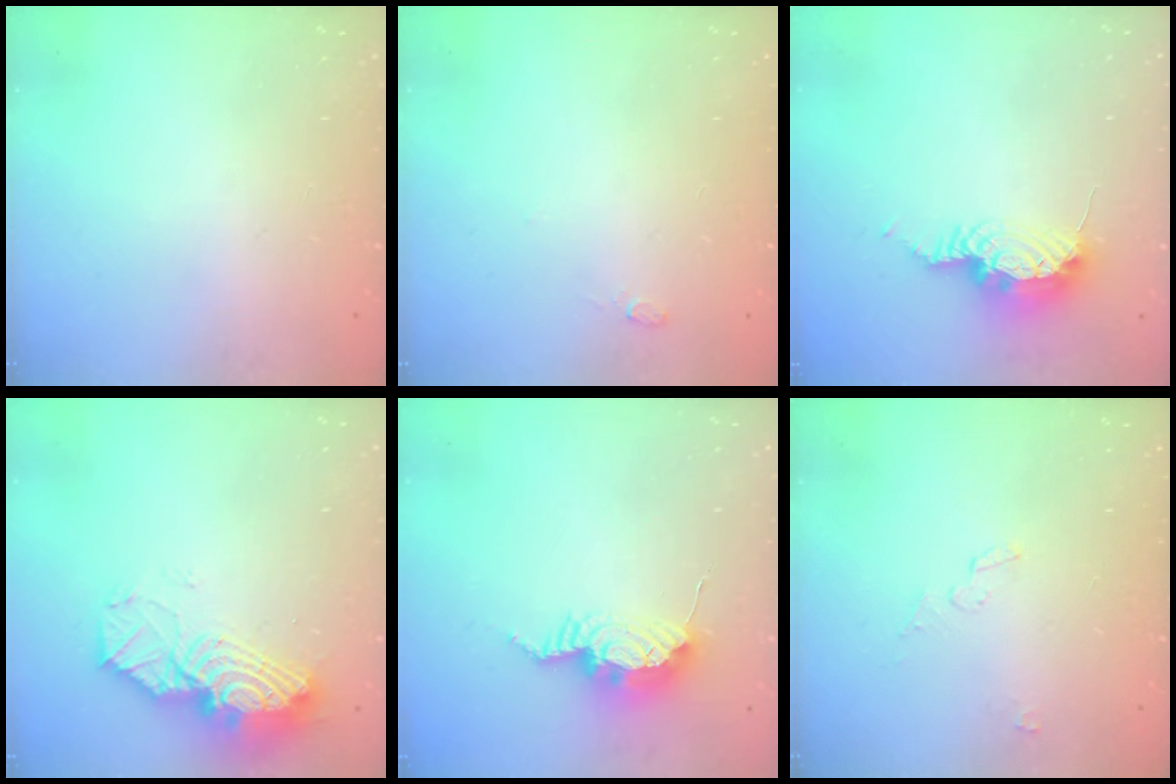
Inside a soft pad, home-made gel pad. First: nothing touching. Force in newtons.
{"total": 4.3, "press": 3.7, "slide": 2.2}
{"total": 9.1, "press": 9.0, "slide": 1.0}
{"total": 15.1, "press": 15.0, "slide": 1.5}
{"total": 10.1, "press": 10.0, "slide": 1.0}
{"total": 3.0, "press": 2.9, "slide": 0.8}